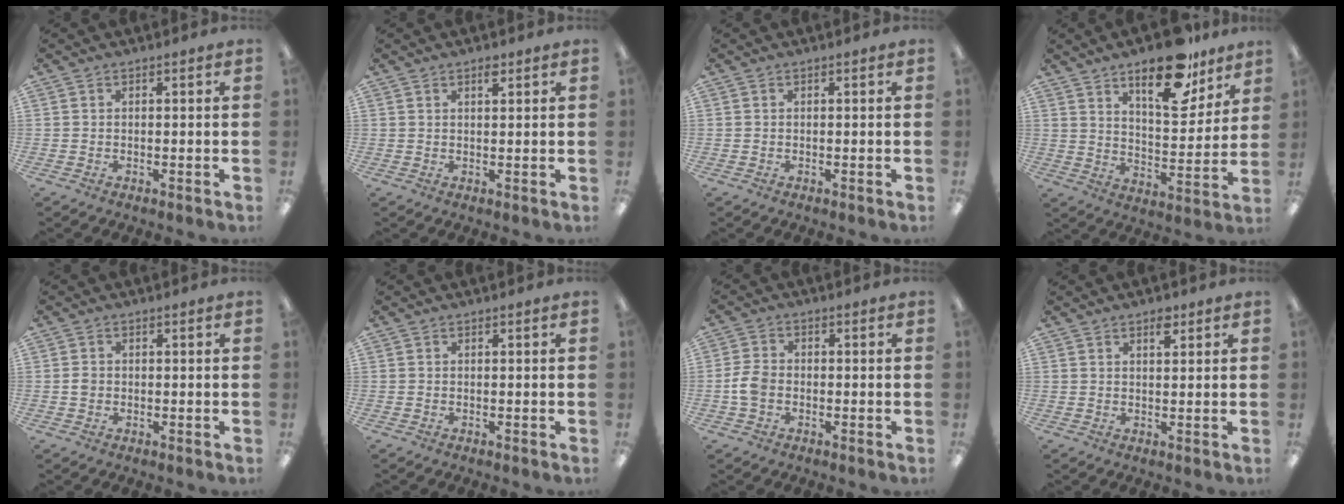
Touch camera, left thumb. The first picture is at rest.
{"total": 2.0, "force": [1.6, 0.7, 1.1], "torque": [-0.008, -0.006, 0.025]}
{"total": 0.0}
{"total": 17.9, "force": [12.5, 7.3, 10.5], "torque": [-0.139, -0.072, 0.207]}
{"total": 1.5, "force": [0.0, 1.3, 0.7], "torque": [-0.014, 0.005, -0.002]}
{"total": 0.0}
{"total": 5.1, "force": [-1.1, 3.7, 3.4], "torque": [-0.069, 0.008, -0.021]}
{"total": 3.0, "force": [2.2, 1.3, 1.5], "torque": [-0.010, -0.010, 0.034]}